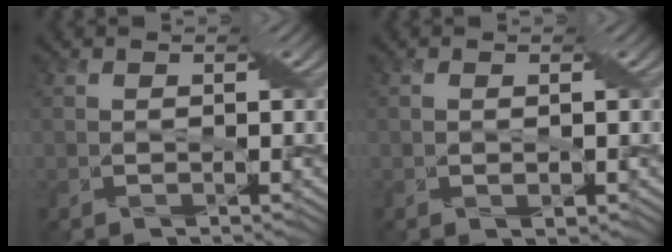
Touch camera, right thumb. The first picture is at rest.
{"total": 0.8, "force": [-0.2, 0.2, 0.7], "torque": [-0.010, -0.005, 0.002]}